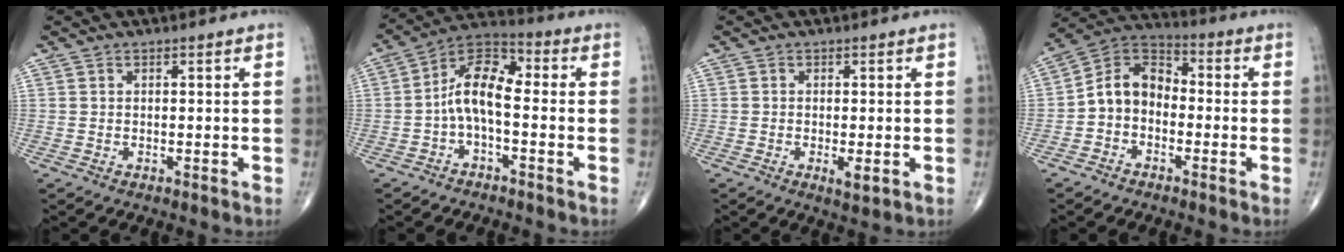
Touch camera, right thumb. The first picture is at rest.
{"total": 9.7, "force": [-1.3, 4.7, 8.3], "torque": [-0.136, 0.042, -0.039]}
{"total": 2.4, "force": [-0.6, 0.7, 2.3], "torque": [-0.041, -0.008, -0.011]}
{"total": 9.1, "force": [-1.9, 6.8, 5.6], "torque": [-0.078, 0.041, -0.053]}